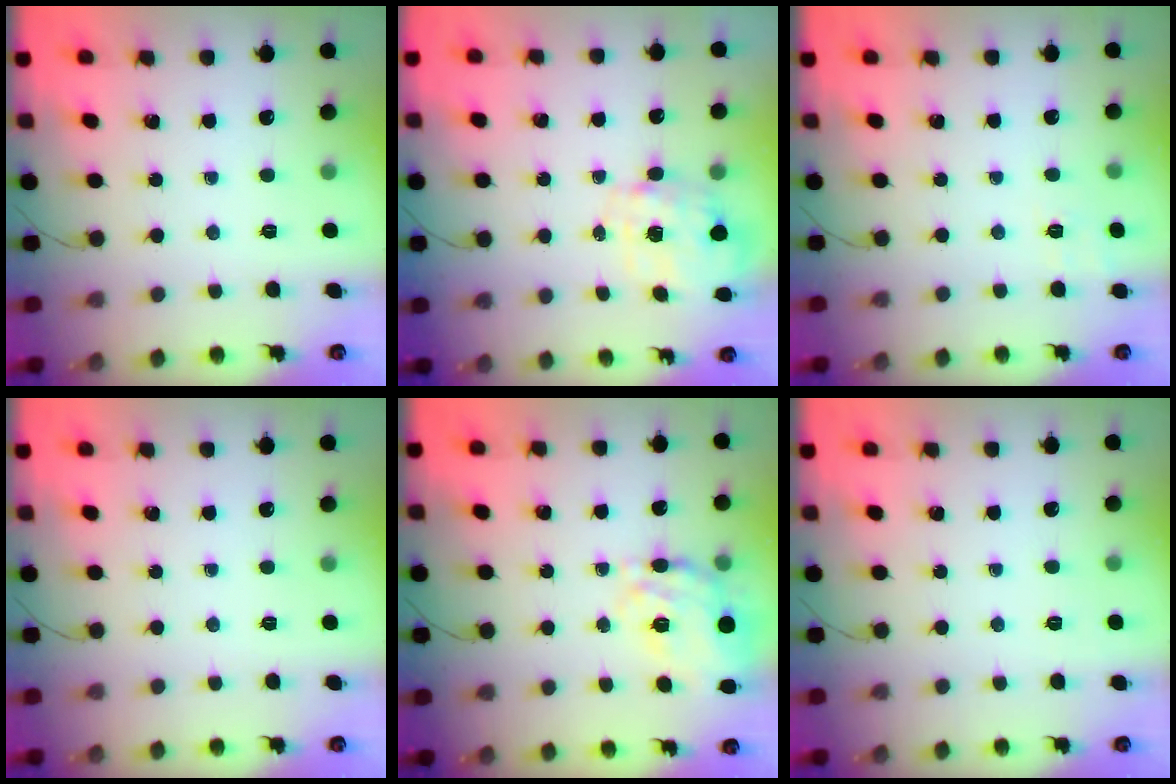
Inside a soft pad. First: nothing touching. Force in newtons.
{"total": 2.9, "press": 2.7, "slide": 0.9}
{"total": 7.7, "press": 7.5, "slide": 1.9}
{"total": 0.0}
{"total": 14.7, "press": 14.2, "slide": 3.8}
{"total": 5.2, "press": 5.1, "slide": 1.1}